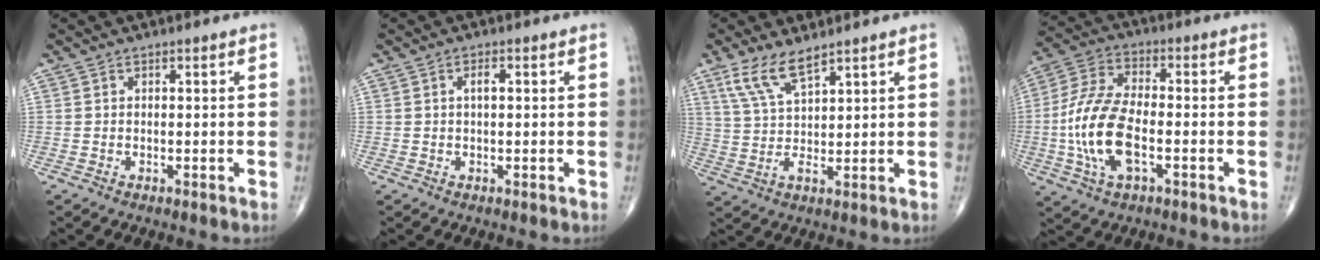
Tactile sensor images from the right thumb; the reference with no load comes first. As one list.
[{"total": 1.7, "force": [0.3, 0.7, 1.6], "torque": [-0.027, 0.003, 0.004]}, {"total": 7.0, "force": [4.9, 1.9, 4.7], "torque": [-0.095, -0.015, 0.102]}, {"total": 14.3, "force": [-3.1, 6.8, 12.2], "torque": [-0.261, 0.020, -0.061]}]